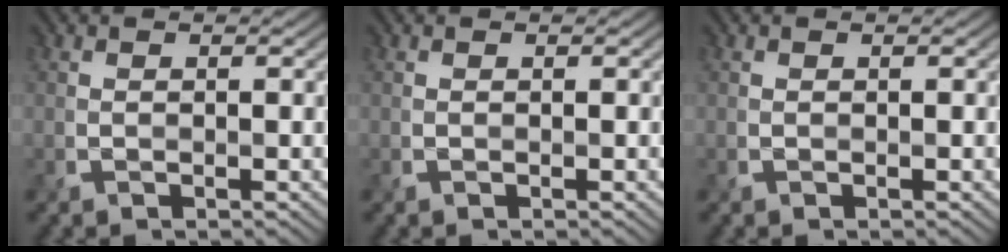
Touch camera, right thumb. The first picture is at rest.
{"total": 0.0}
{"total": 0.0}